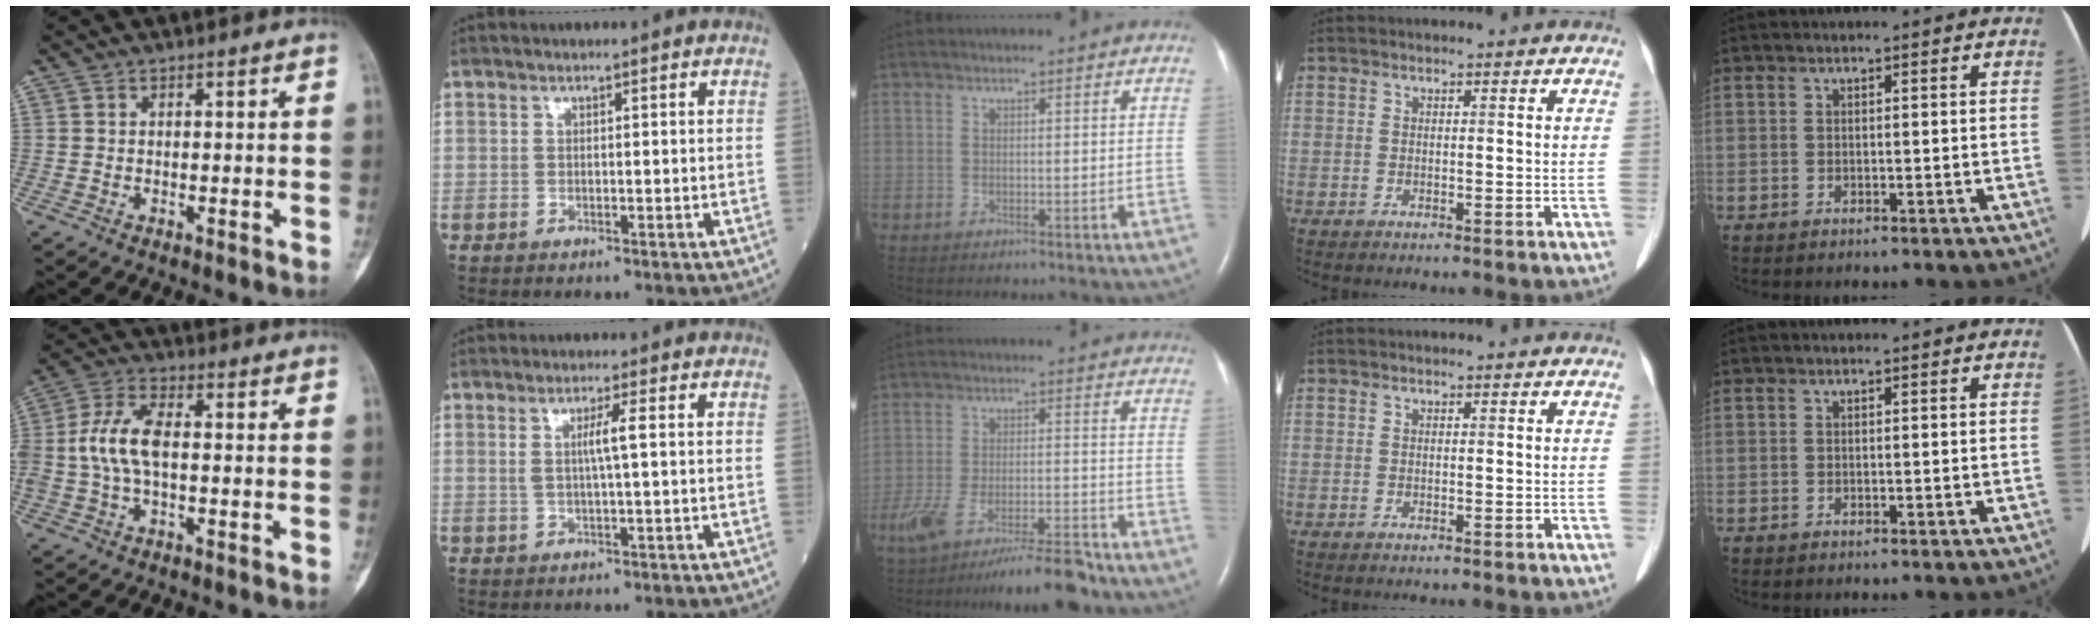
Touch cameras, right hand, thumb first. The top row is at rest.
{"thumb": {"total": 9.1, "force": [-0.2, 4.5, 7.9], "torque": [-0.178, 0.027, -0.006]}, "index": {"total": 3.1, "force": [0.5, -0.4, 3.1], "torque": [-0.059, -0.003, 0.008]}, "middle": {"total": 11.5, "force": [-9.4, 1.3, 6.5], "torque": [-0.114, -0.015, -0.155]}}